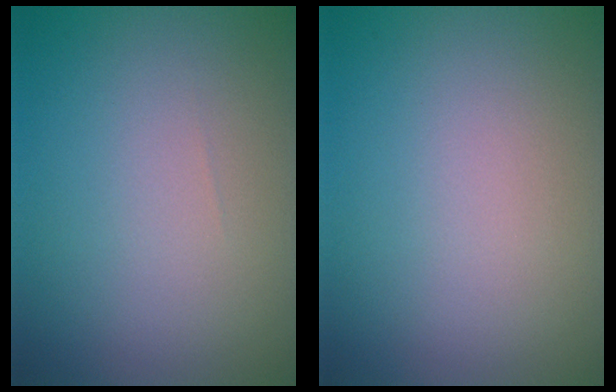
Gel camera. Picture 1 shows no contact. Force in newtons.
{"total": 0.0}